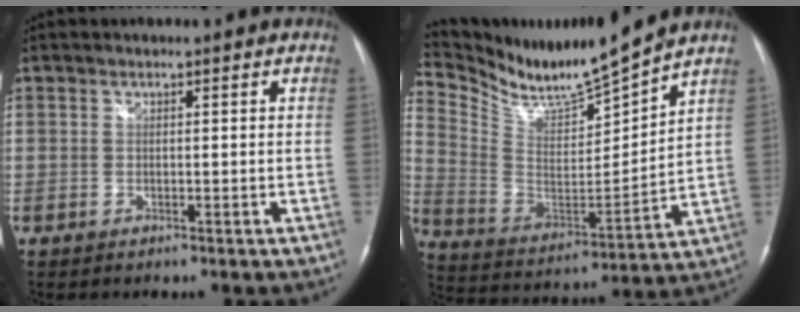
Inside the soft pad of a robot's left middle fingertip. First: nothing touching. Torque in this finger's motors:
{"motor_torque": [-0.30, -0.49, -0.26, -0.02]}